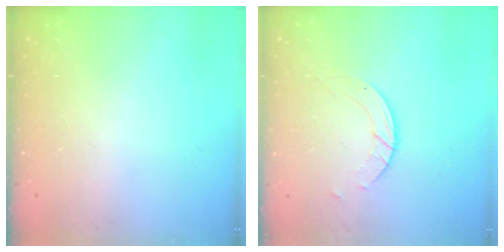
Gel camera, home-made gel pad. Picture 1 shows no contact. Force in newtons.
{"total": 3.0, "press": 3.0, "slide": 0.3}